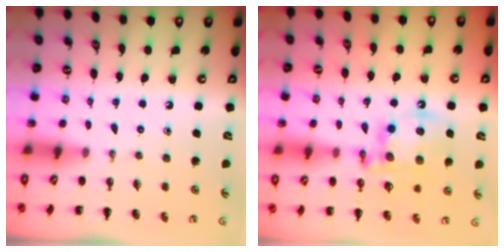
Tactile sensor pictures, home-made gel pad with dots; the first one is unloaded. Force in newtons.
{"total": 13.5, "press": 13.1, "slide": 3.2}